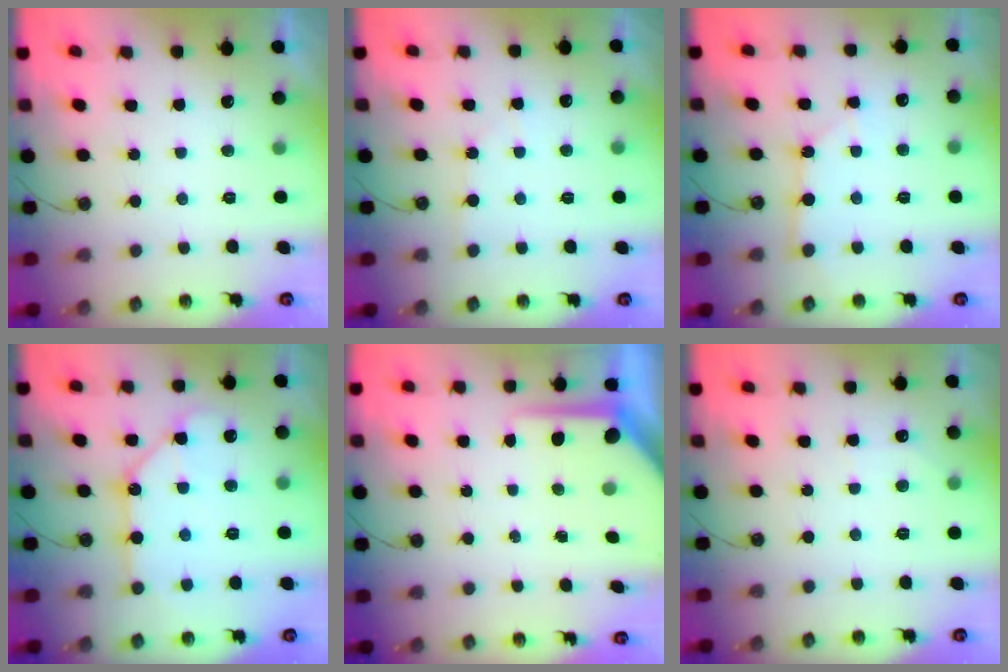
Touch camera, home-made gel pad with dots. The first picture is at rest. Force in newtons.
{"total": 3.0, "press": 2.9, "slide": 0.4}
{"total": 2.6, "press": 2.6, "slide": 0.3}
{"total": 10.8, "press": 10.7, "slide": 1.2}
{"total": 8.1, "press": 8.1, "slide": 0.9}
{"total": 2.8, "press": 2.8, "slide": 0.4}